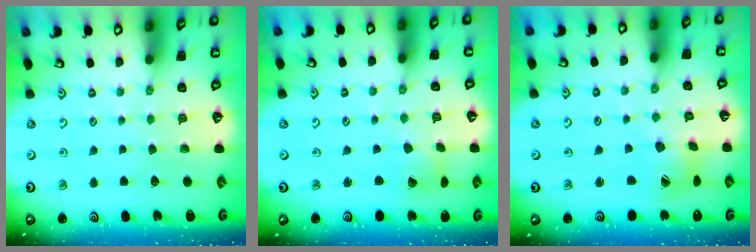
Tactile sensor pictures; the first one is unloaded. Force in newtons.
{"total": 4.5, "press": 4.4, "slide": 0.6}
{"total": 8.8, "press": 8.8, "slide": 1.2}